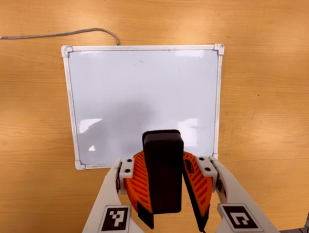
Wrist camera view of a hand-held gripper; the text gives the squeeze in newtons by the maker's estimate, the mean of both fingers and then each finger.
{"total": 11.1, "left": 10.6, "right": 11.6}